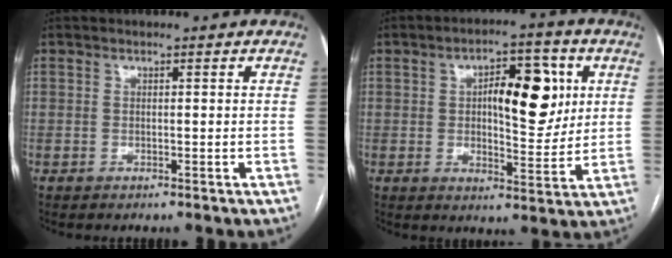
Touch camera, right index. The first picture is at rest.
{"total": 11.1, "force": [2.6, 4.3, 9.9], "torque": [-0.142, 0.016, 0.043]}